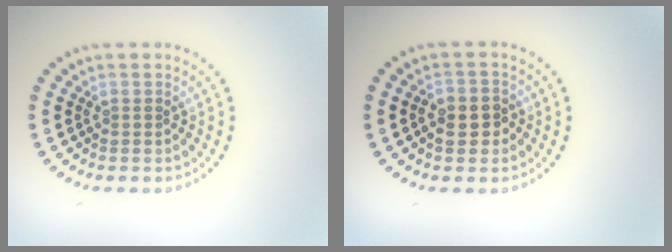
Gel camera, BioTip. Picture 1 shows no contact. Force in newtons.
{"total": 2.3, "press": 2.2, "slide": 0.6}